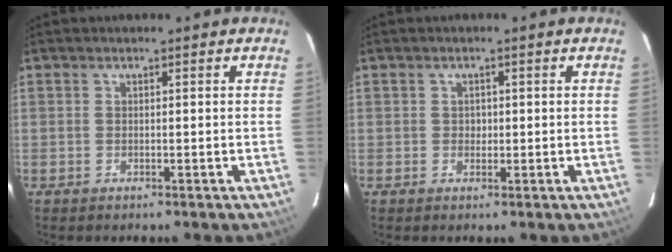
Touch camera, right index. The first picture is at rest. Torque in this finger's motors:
{"motor_torque": [0.24, -0.04, 0.08, 0.02]}